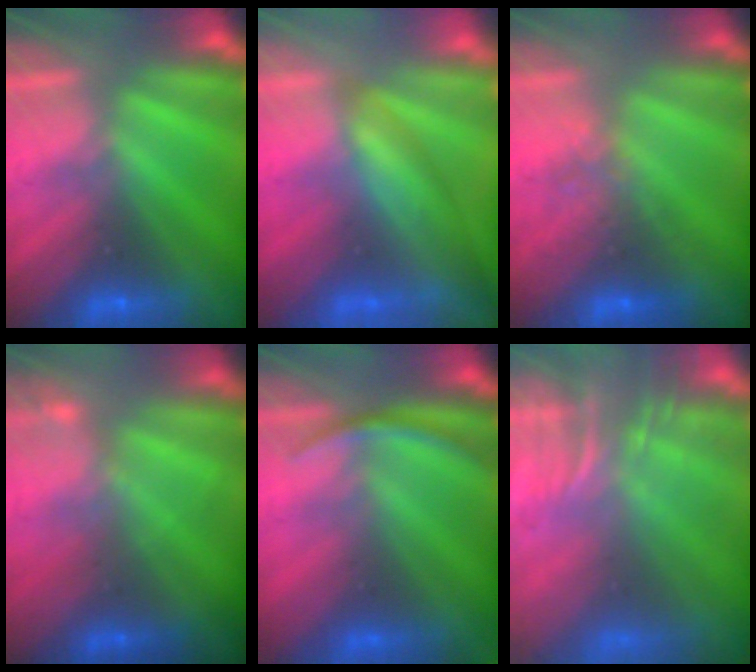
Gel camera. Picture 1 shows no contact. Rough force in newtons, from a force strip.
{"total": 3.7}
{"total": 3.9}
{"total": 2.2}
{"total": 2.9}
{"total": 7.2}